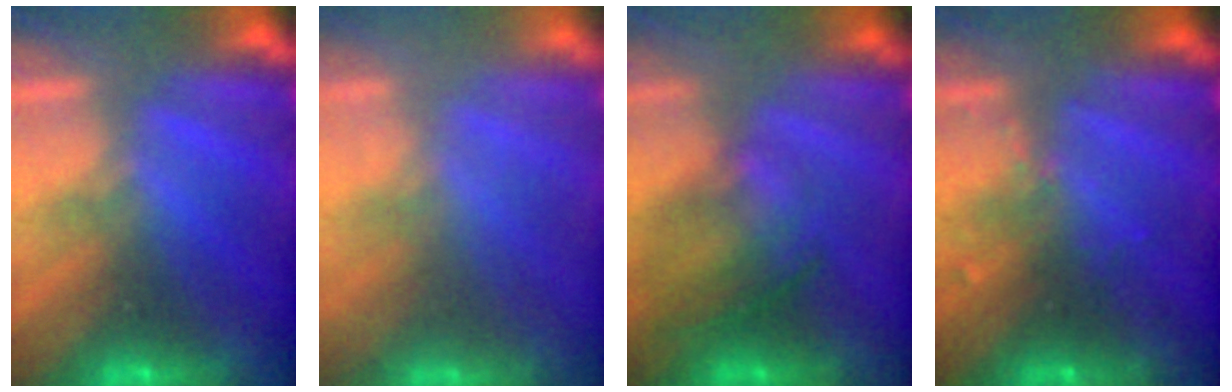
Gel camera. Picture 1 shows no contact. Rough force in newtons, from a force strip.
{"total": 1.7}
{"total": 2.0}
{"total": 2.9}